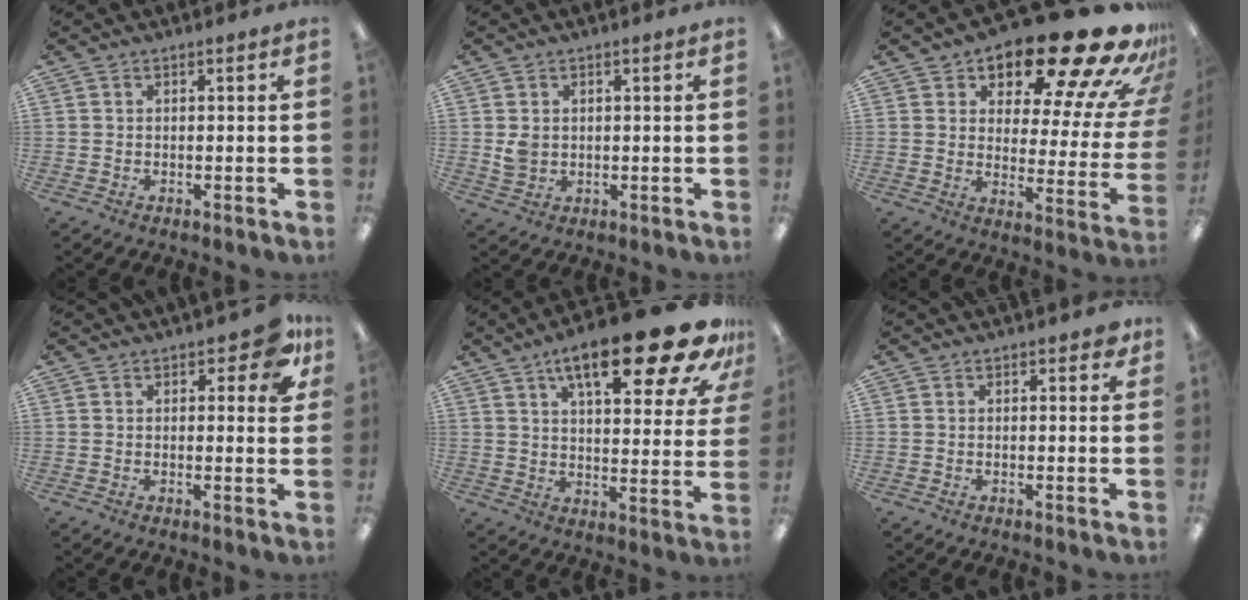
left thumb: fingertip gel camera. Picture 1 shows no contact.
{"total": 3.3, "force": [0.6, 2.8, 1.7], "torque": [-0.027, 0.002, 0.010]}
{"total": 22.5, "force": [17.2, 6.9, 12.7], "torque": [-0.174, -0.123, 0.279]}
{"total": 7.8, "force": [3.4, 3.4, 6.1], "torque": [-0.071, -0.009, 0.054]}
{"total": 23.2, "force": [13.1, 7.3, 17.7], "torque": [-0.248, -0.072, 0.201]}
{"total": 1.8, "force": [0.9, 0.9, 1.3], "torque": [-0.011, -0.003, 0.011]}